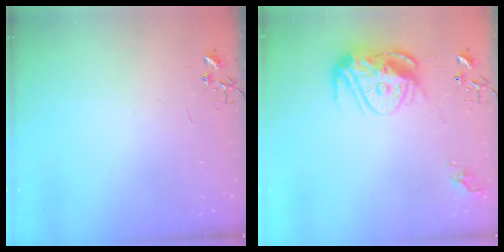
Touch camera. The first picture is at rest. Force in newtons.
{"total": 14.8, "press": 14.7, "slide": 1.4}